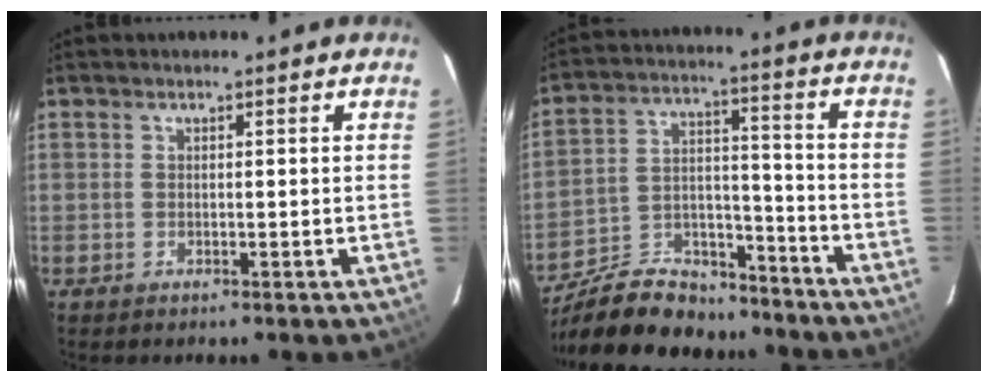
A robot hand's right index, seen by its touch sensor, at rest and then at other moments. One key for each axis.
{"total": 19.7, "fx": -16.1, "fy": 8.4, "fz": 7.6, "tx": -0.166, "ty": 0.029, "tz": -0.247}